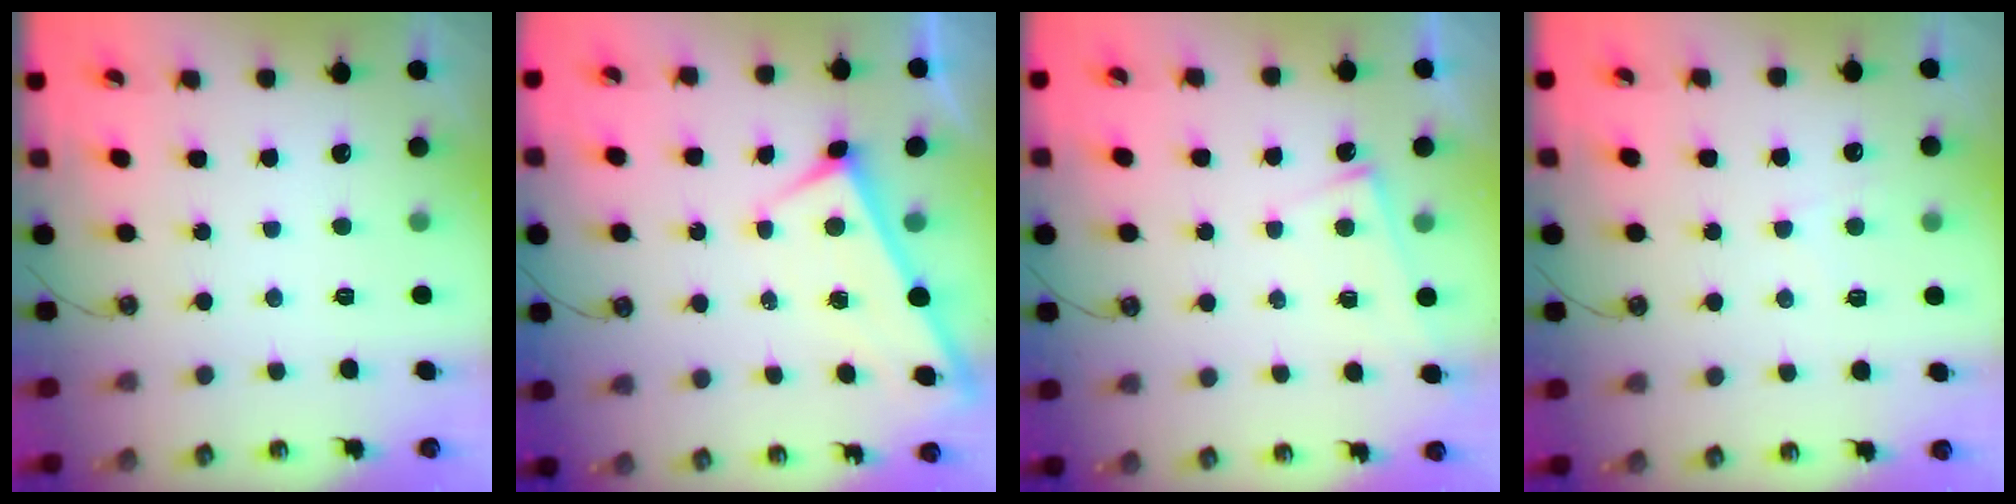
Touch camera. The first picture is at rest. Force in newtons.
{"total": 1.3, "press": 1.3, "slide": 0.5}
{"total": 1.8, "press": 1.8, "slide": 0.3}
{"total": 5.4, "press": 5.4, "slide": 0.5}